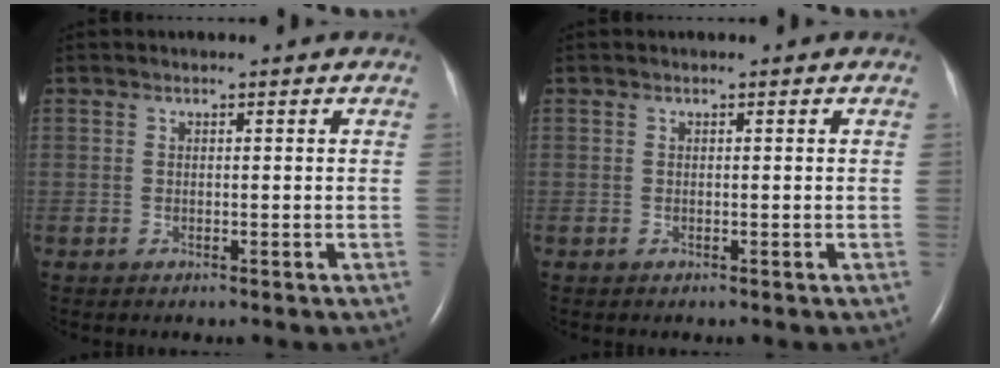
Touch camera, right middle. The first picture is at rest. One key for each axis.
{"total": 0.0}